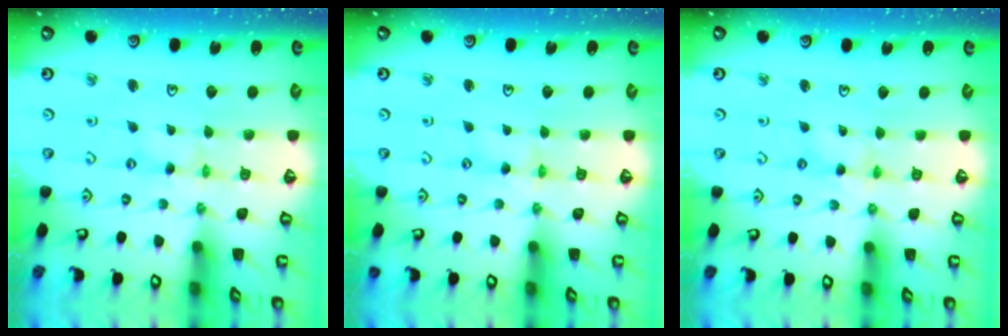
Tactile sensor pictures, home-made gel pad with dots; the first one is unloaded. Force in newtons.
{"total": 0.0}
{"total": 2.6, "press": 2.6, "slide": 0.3}